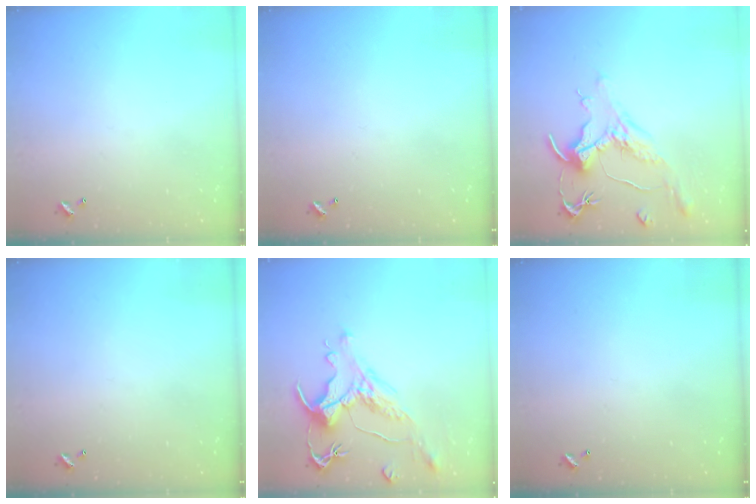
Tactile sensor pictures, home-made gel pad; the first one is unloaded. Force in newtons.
{"total": 0.0}
{"total": 1.3, "press": 1.1, "slide": 0.7}
{"total": 0.0}
{"total": 1.3, "press": 0.1, "slide": 1.3}
{"total": 0.0}